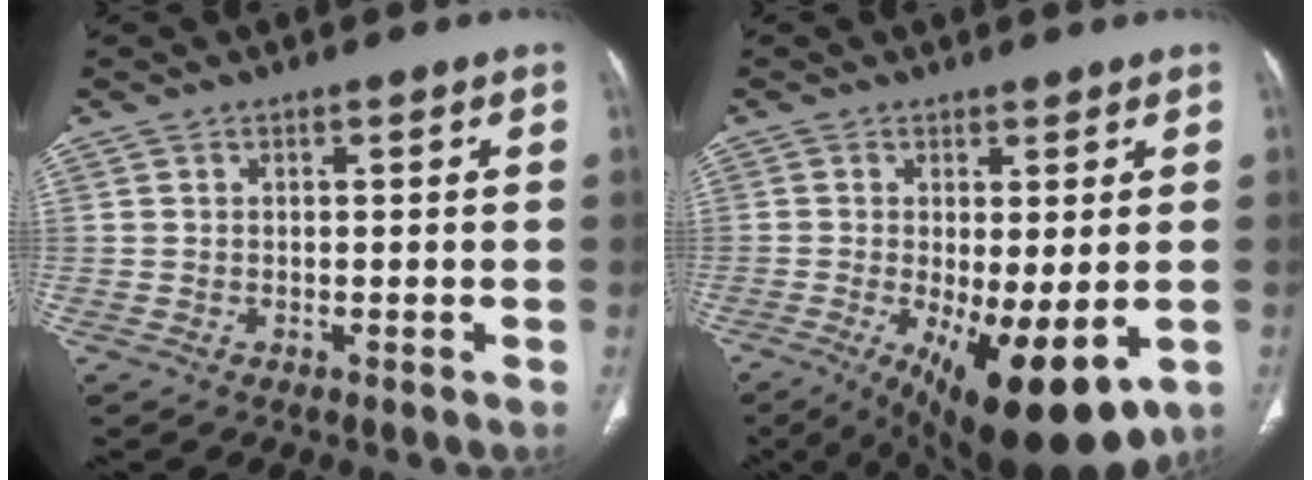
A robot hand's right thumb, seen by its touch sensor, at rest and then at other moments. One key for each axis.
{"total": 15.0, "fx": -4.8, "fy": 5.2, "fz": 13.3, "tx": -0.192, "ty": -0.024, "tz": -0.054}